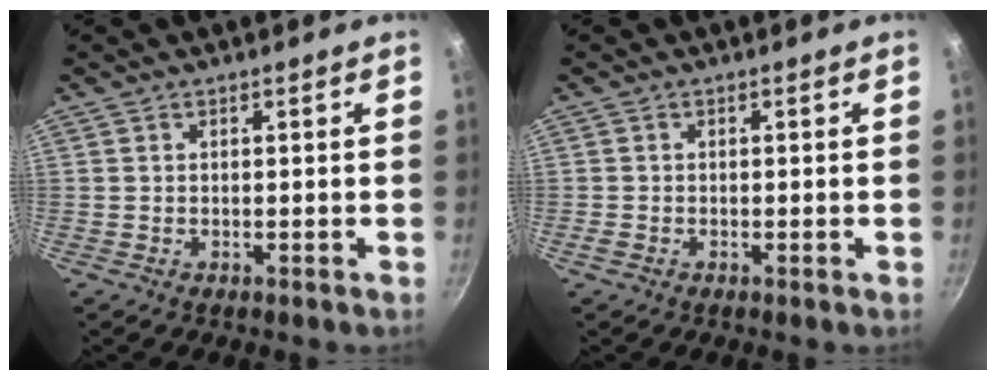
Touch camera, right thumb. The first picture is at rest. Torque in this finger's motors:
{"motor_torque": [0.47, -0.02, 0.32, -0.13, 0.08]}